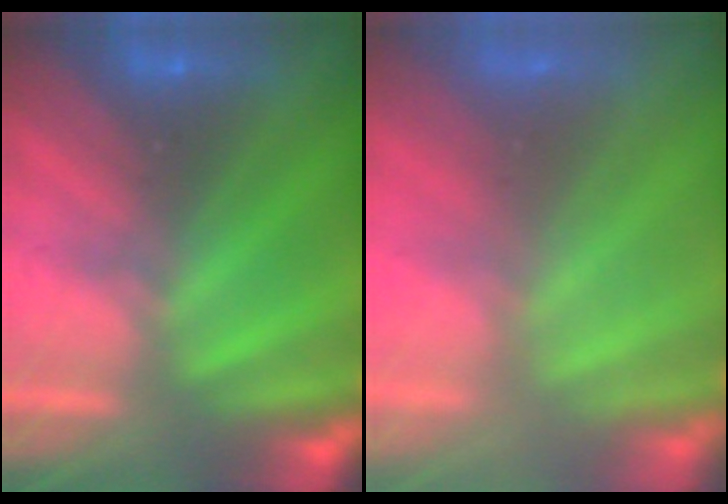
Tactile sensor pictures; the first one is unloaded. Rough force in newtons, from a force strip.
{"total": 6.9}